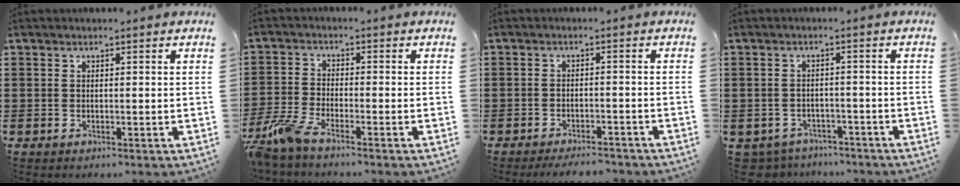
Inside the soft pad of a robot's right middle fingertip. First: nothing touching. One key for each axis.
{"total": 4.8, "fx": -3.7, "fy": 0.6, "fz": 2.9, "tx": -0.091, "ty": -0.016, "tz": -0.078}
{"total": 2.8, "fx": -2.8, "fy": 0.2, "fz": 0.3, "tx": -0.010, "ty": -0.002, "tz": -0.054}
{"total": 2.7, "fx": -2.7, "fy": 0.5, "fz": -0.2, "tx": -0.007, "ty": -0.003, "tz": -0.059}